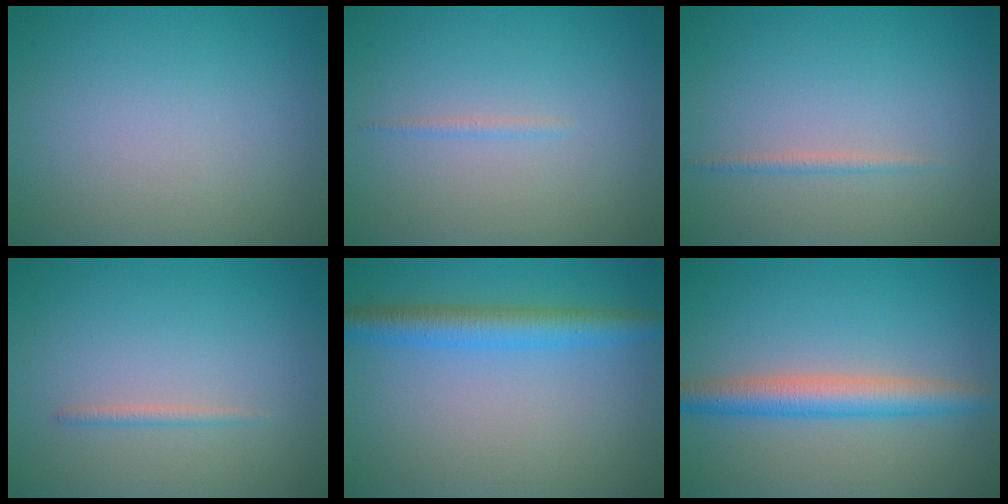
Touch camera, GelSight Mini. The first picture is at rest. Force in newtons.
{"total": 0.6, "press": 0.6, "slide": 0.1}
{"total": 0.8, "press": 0.8, "slide": 0.0}
{"total": 0.8, "press": 0.8, "slide": 0.0}
{"total": 4.0, "press": 4.0, "slide": 0.2}
{"total": 4.0, "press": 4.0, "slide": 0.2}